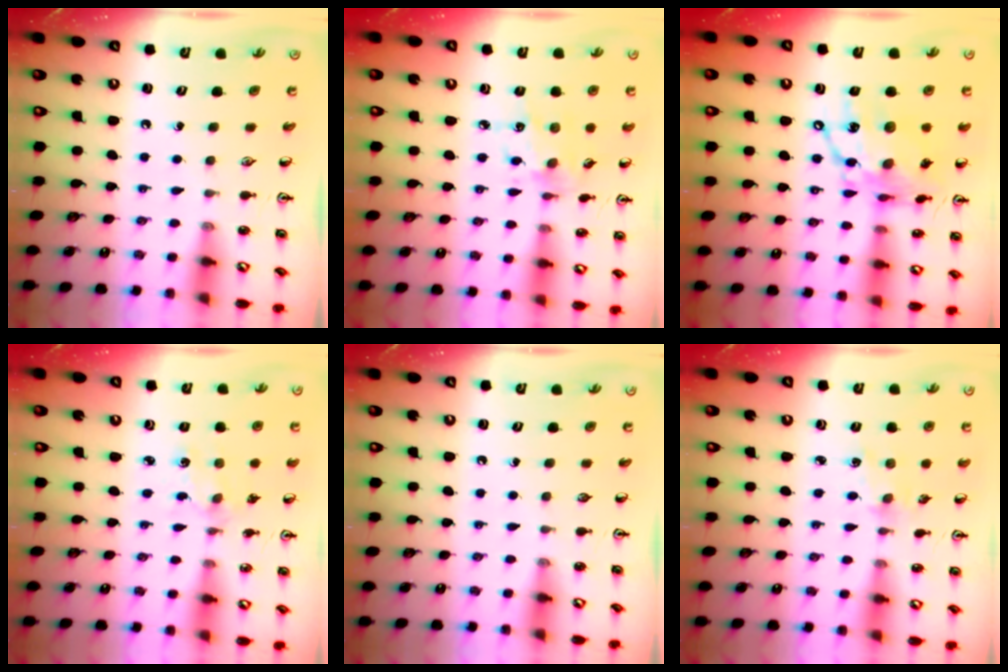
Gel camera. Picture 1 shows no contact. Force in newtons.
{"total": 5.9, "press": 5.8, "slide": 1.2}
{"total": 15.6, "press": 15.5, "slide": 1.4}
{"total": 1.8, "press": 1.8, "slide": 0.4}
{"total": 0.0}
{"total": 2.9, "press": 2.8, "slide": 0.4}